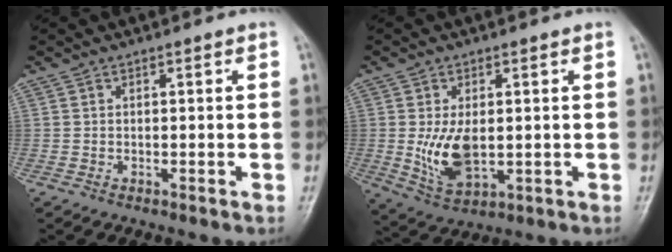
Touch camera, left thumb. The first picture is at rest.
{"total": 8.4, "force": [0.0, 4.7, 7.0], "torque": [-0.125, -0.014, 0.013]}